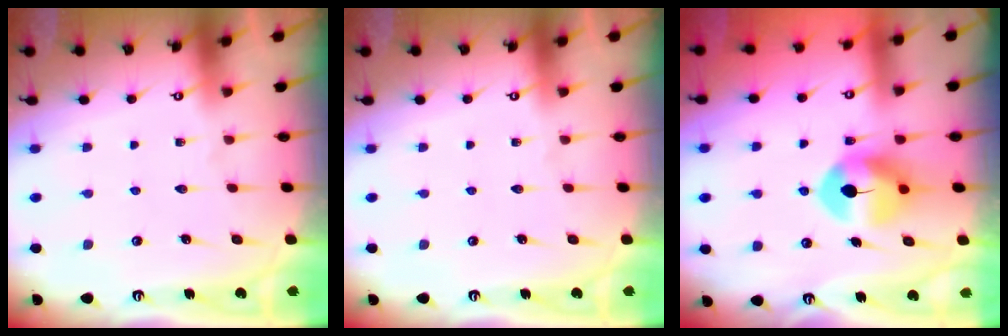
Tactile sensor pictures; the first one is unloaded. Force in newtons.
{"total": 0.0}
{"total": 8.4, "press": 8.3, "slide": 1.3}